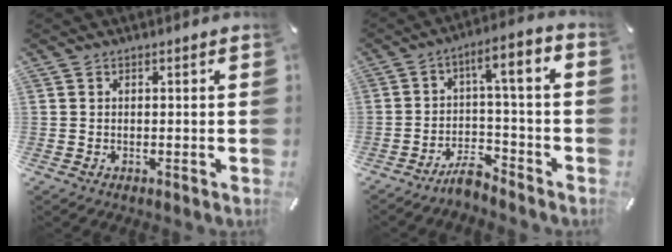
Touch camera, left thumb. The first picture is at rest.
{"total": 7.6, "force": [-4.3, 1.6, 6.1], "torque": [-0.111, 0.022, -0.082]}